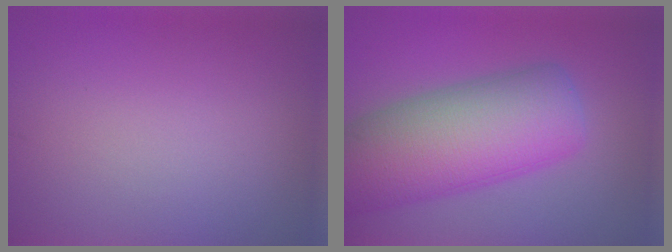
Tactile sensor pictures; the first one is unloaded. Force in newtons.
{"total": 11.1, "press": 11.1, "slide": 0.5}